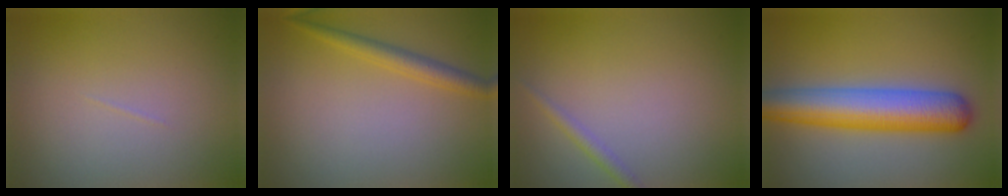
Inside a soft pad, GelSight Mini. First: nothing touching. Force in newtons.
{"total": 2.2, "press": 2.2, "slide": 0.1}
{"total": 1.2, "press": 1.2, "slide": 0.0}
{"total": 7.6, "press": 7.6, "slide": 0.2}